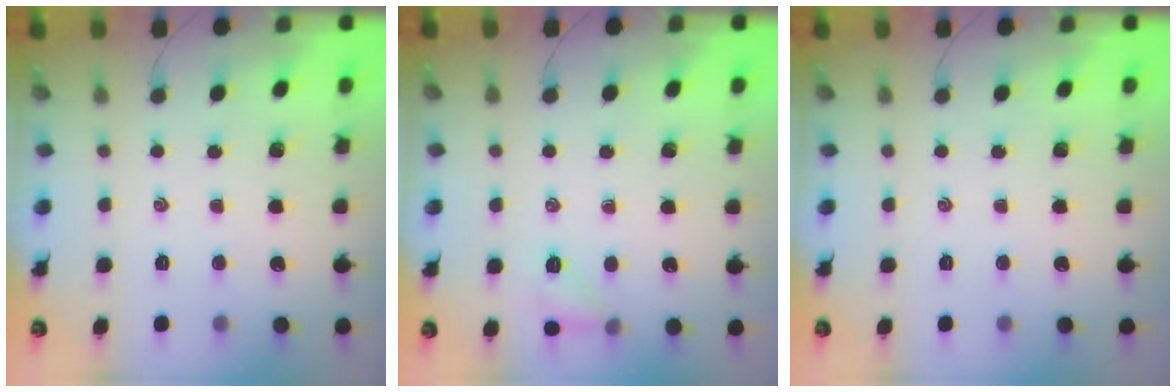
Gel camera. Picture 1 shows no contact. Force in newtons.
{"total": 7.4, "press": 7.3, "slide": 1.4}
{"total": 0.0}